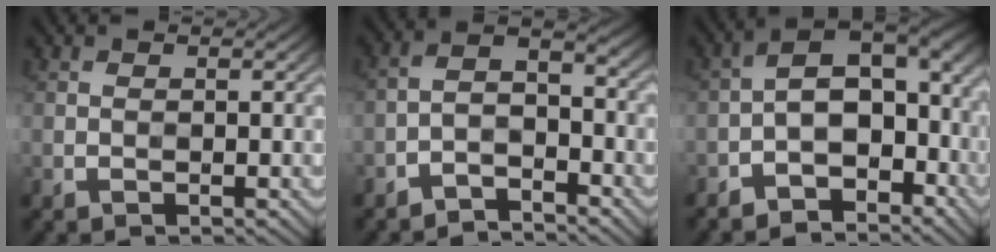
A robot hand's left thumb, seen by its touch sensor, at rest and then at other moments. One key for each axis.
{"total": 4.8, "fx": -3.8, "fy": 1.4, "fz": 2.5, "tx": -0.045, "ty": 0.008, "tz": -0.079}
{"total": 10.0, "fx": -4.6, "fy": 5.3, "fz": 7.0, "tx": -0.100, "ty": -0.006, "tz": -0.084}